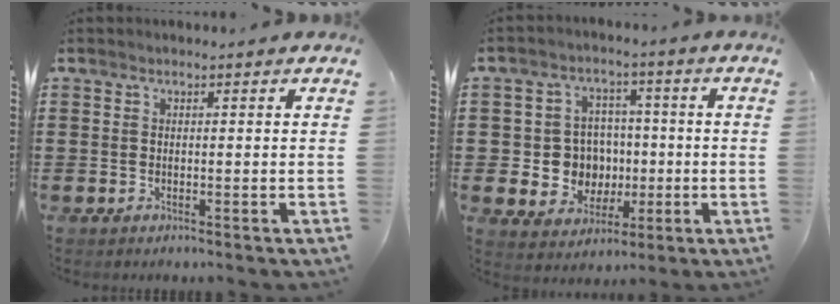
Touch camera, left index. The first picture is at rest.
{"total": 7.0, "force": [-0.2, 6.8, 1.8], "torque": [-0.056, 0.013, 0.002]}